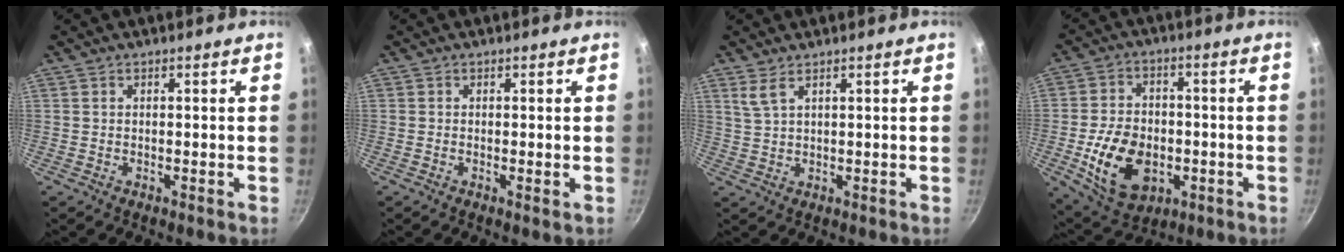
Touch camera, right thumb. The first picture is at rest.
{"total": 0.6, "force": [-0.1, 0.1, 0.6], "torque": [-0.012, -0.003, -0.003]}
{"total": 2.8, "force": [1.8, 1.0, 2.0], "torque": [-0.044, -0.010, 0.041]}
{"total": 15.2, "force": [-3.7, 10.4, 10.4], "torque": [-0.166, 0.012, -0.051]}